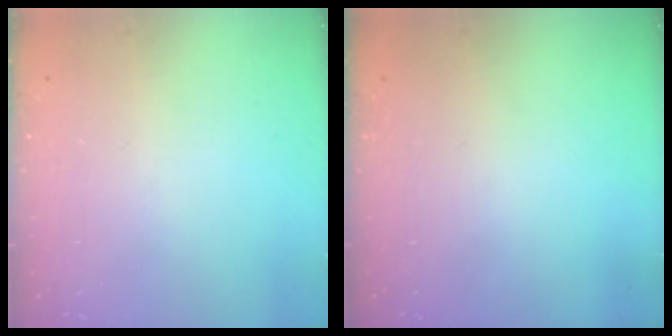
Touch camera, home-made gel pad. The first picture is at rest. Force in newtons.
{"total": 0.0}